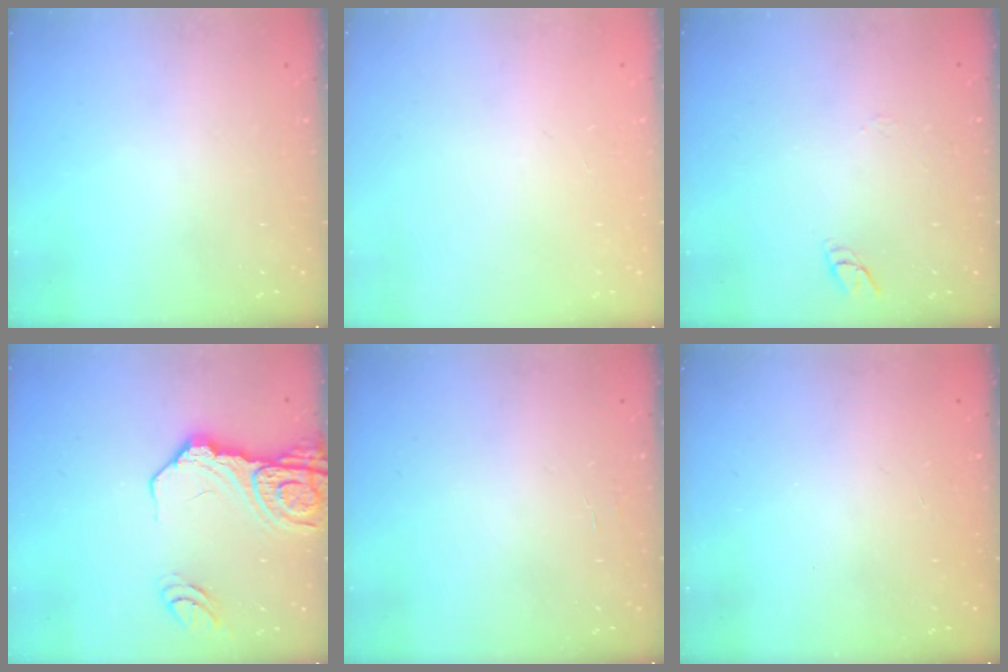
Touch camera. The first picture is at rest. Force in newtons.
{"total": 0.0}
{"total": 6.6, "press": 6.6, "slide": 0.5}
{"total": 16.9, "press": 16.7, "slide": 2.1}
{"total": 1.3, "press": 1.3, "slide": 0.1}
{"total": 0.0}